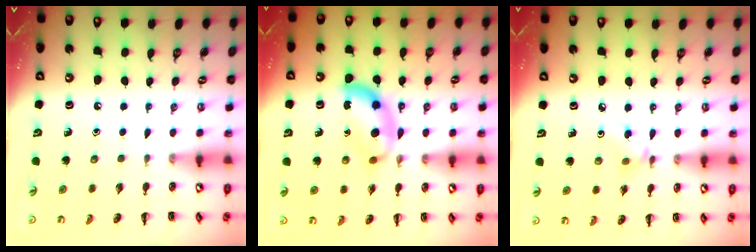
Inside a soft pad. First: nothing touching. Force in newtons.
{"total": 9.5, "press": 9.5, "slide": 0.7}
{"total": 3.5, "press": 3.3, "slide": 1.2}